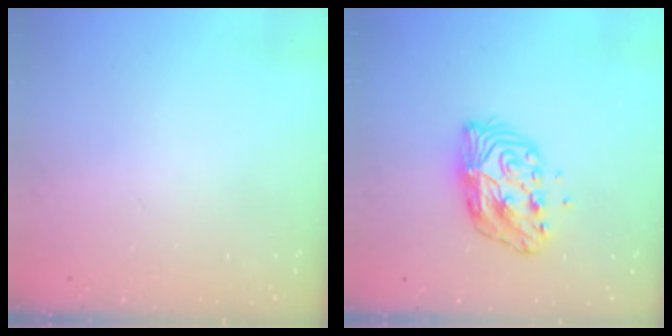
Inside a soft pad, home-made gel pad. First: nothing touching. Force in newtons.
{"total": 11.3, "press": 11.3, "slide": 0.7}